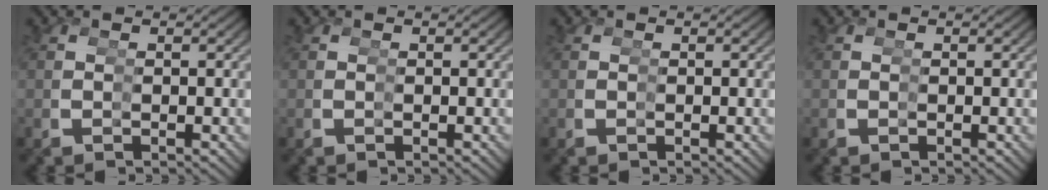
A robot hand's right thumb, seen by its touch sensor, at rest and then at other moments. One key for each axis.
{"total": 0.0}
{"total": 0.0}
{"total": 0.0}